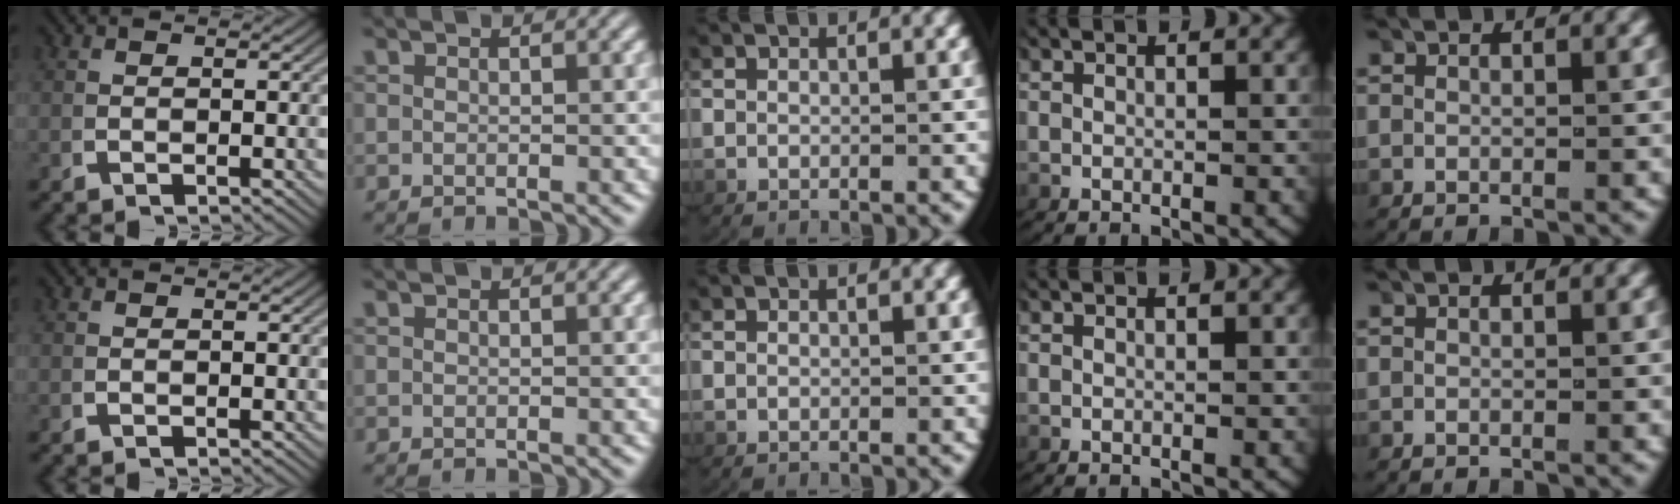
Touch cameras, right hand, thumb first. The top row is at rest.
{}